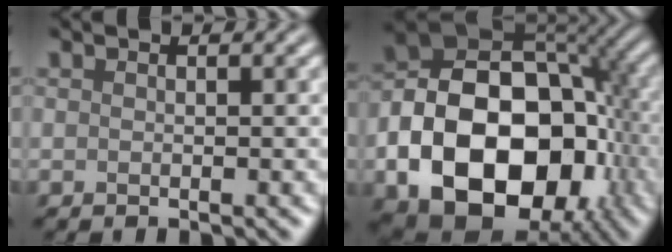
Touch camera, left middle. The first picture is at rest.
{"total": 16.7, "force": [-4.8, 11.3, 11.3], "torque": [-0.191, -0.018, -0.083]}